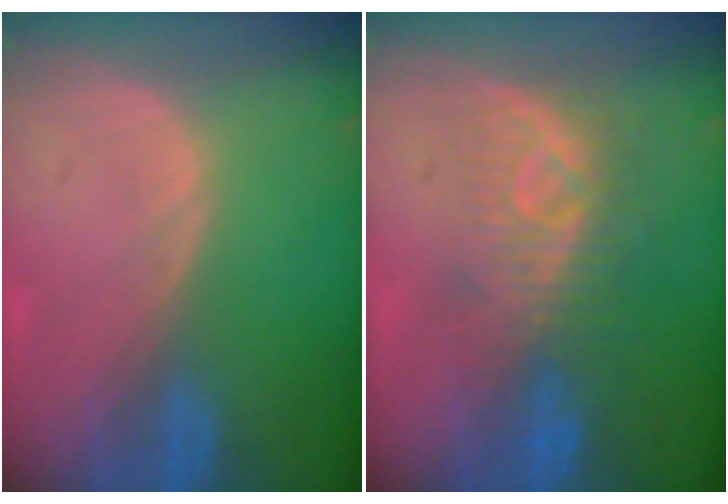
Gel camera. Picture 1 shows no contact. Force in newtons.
{"total": 8.2, "press": 7.6, "slide": 3.1}